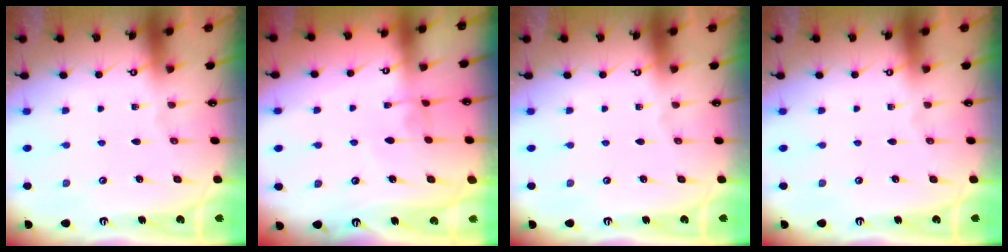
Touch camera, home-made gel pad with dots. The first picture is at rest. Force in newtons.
{"total": 1.6, "press": 1.5, "slide": 0.2}
{"total": 0.0}
{"total": 0.0}